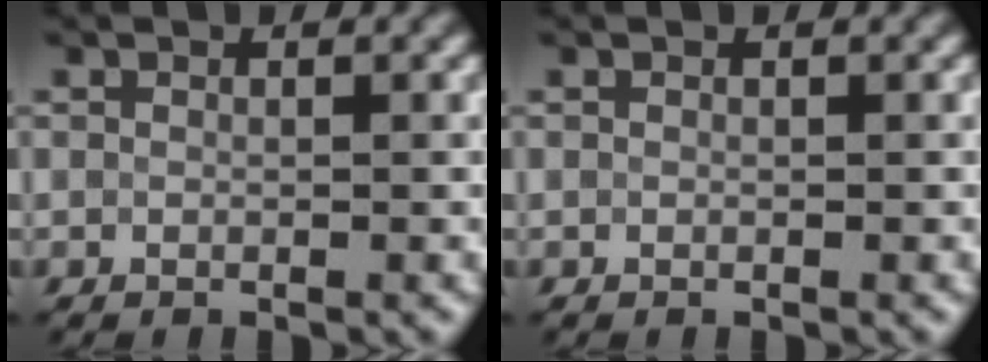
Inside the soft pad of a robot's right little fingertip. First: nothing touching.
{"total": 0.0}